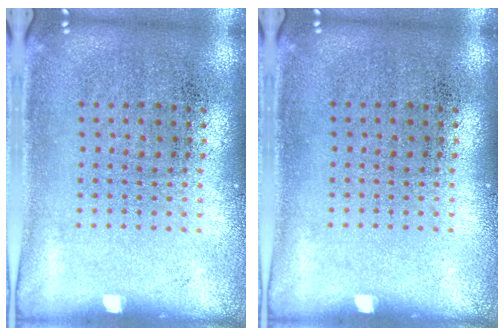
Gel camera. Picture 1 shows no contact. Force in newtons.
{"total": 0.0}